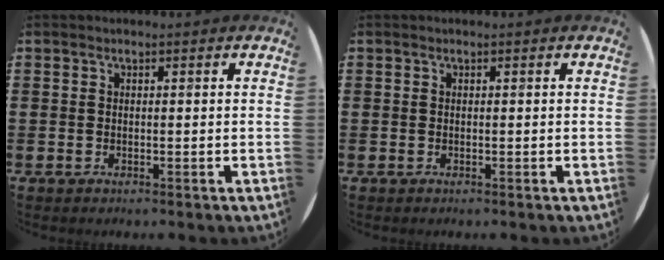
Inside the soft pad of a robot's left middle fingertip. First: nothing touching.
{"total": 0.0}